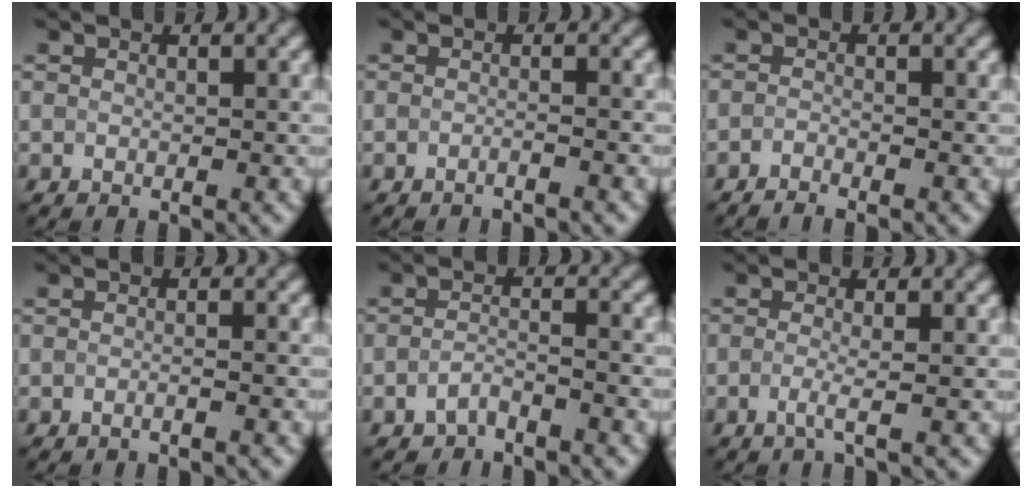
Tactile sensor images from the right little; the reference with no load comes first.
{"total": 1.3, "force": [-1.2, -0.1, 0.1], "torque": [0.004, -0.006, -0.029]}
{"total": 1.7, "force": [-1.7, -0.3, -0.3], "torque": [0.006, -0.006, -0.030]}
{"total": 1.0, "force": [-0.9, 0.1, 0.3], "torque": [0.003, -0.010, -0.025]}
{"total": 2.1, "force": [-2.1, -0.1, -0.2], "torque": [-0.003, 0.004, -0.038]}
{"total": 1.2, "force": [-0.9, 0.0, 0.8], "torque": [-0.020, -0.005, -0.016]}